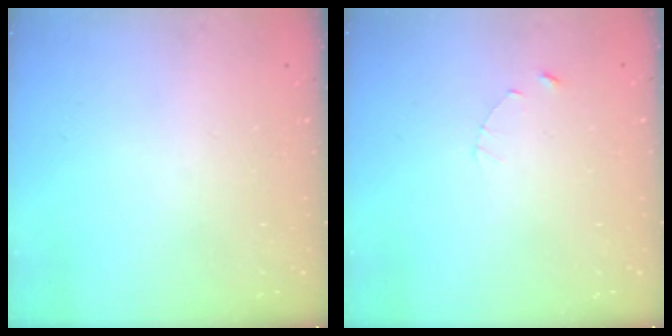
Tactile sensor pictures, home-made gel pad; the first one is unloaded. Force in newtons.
{"total": 1.2, "press": 1.1, "slide": 0.2}